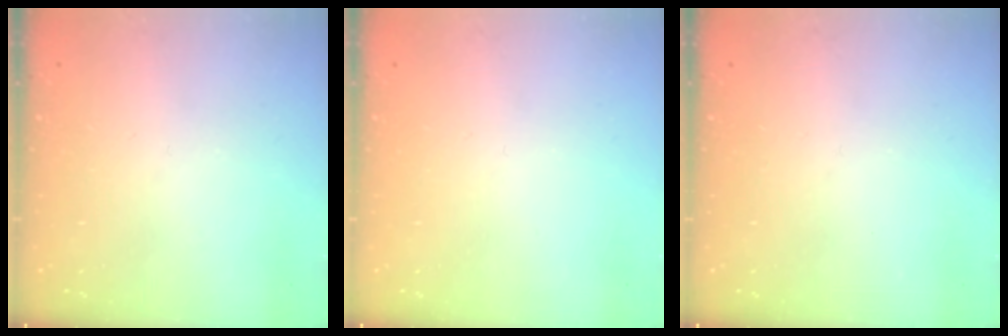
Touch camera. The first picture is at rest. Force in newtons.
{"total": 0.0}
{"total": 0.0}